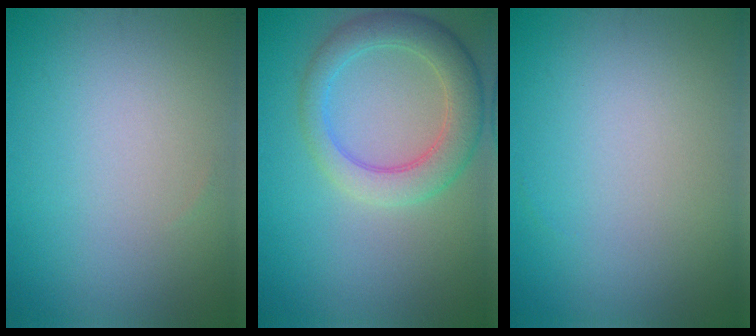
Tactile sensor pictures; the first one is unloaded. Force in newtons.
{"total": 5.0, "press": 4.9, "slide": 0.4}
{"total": 0.0}